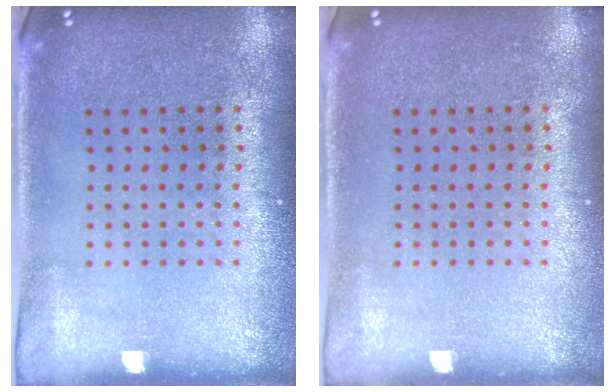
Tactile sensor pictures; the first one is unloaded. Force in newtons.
{"total": 0.0}